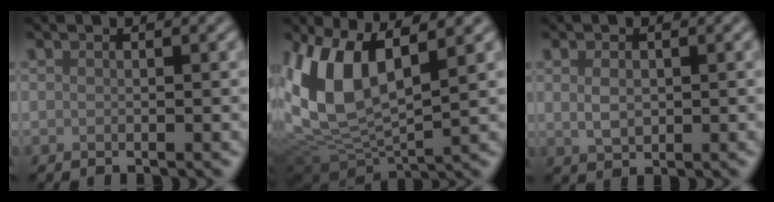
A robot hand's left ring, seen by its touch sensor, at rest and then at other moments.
{"total": 9.9, "force": [1.6, 4.9, 8.5], "torque": [-0.194, -0.006, 0.028]}
{"total": 2.0, "force": [0.3, 1.4, 1.4], "torque": [-0.028, -0.001, 0.009]}